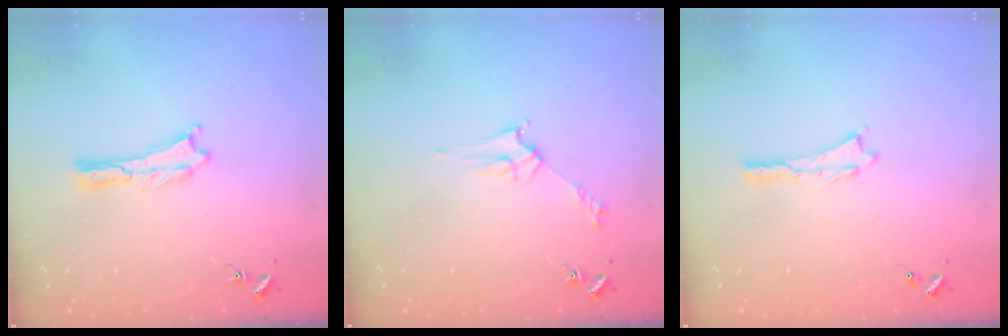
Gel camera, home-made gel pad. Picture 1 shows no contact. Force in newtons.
{"total": 2.8, "press": 2.8, "slide": 0.3}
{"total": 0.0}